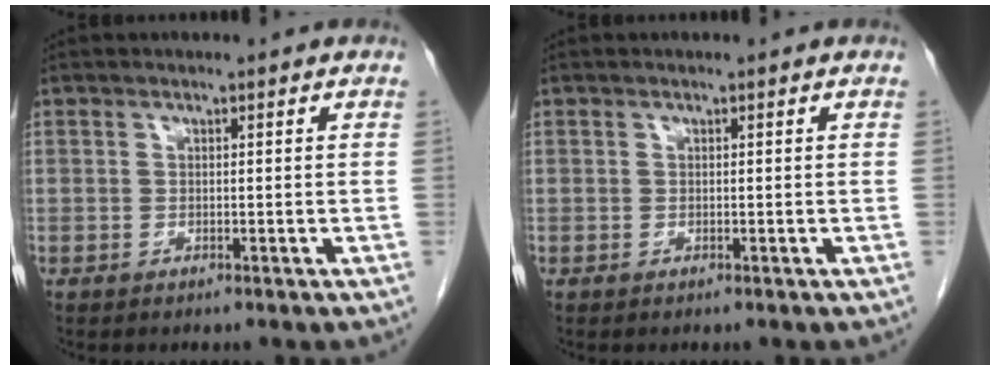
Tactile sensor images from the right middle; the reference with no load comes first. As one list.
[{"total": 0.0}]